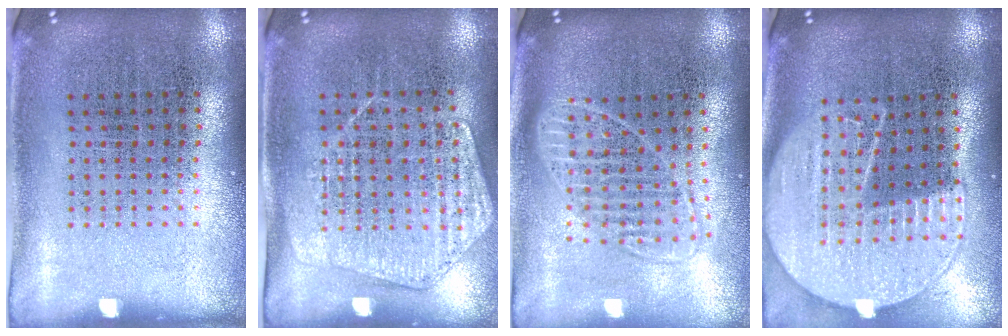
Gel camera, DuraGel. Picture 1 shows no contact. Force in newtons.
{"total": 1.4, "press": 1.4, "slide": 0.2}
{"total": 1.8, "press": 1.4, "slide": 1.0}
{"total": 2.0, "press": 1.8, "slide": 1.0}